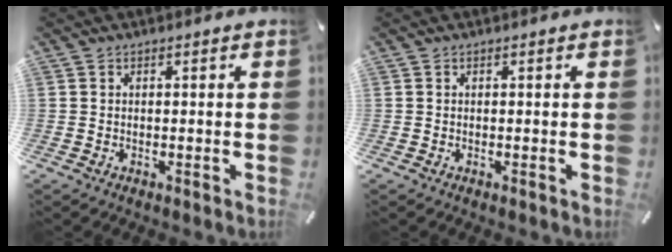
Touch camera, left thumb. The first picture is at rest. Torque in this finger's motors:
{"motor_torque": [0.00, 0.00, 0.00, 0.00, 0.00]}